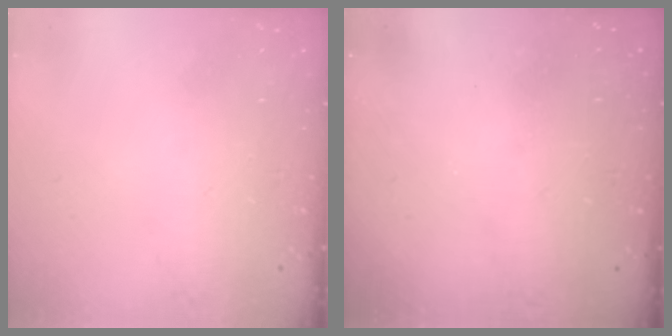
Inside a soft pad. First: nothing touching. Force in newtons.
{"total": 3.3, "press": 3.3, "slide": 0.1}